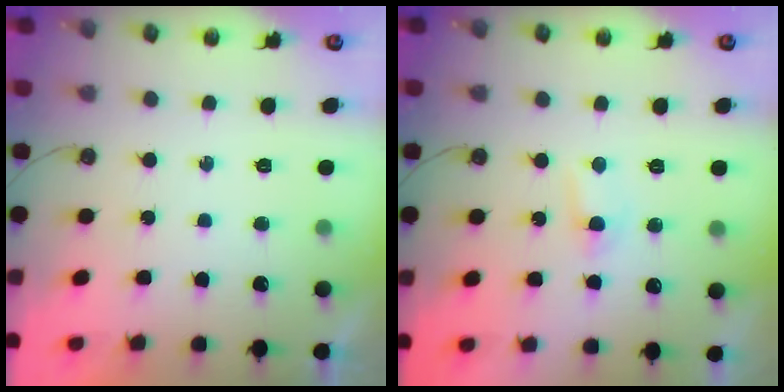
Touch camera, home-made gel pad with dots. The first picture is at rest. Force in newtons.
{"total": 3.9, "press": 3.9, "slide": 0.5}